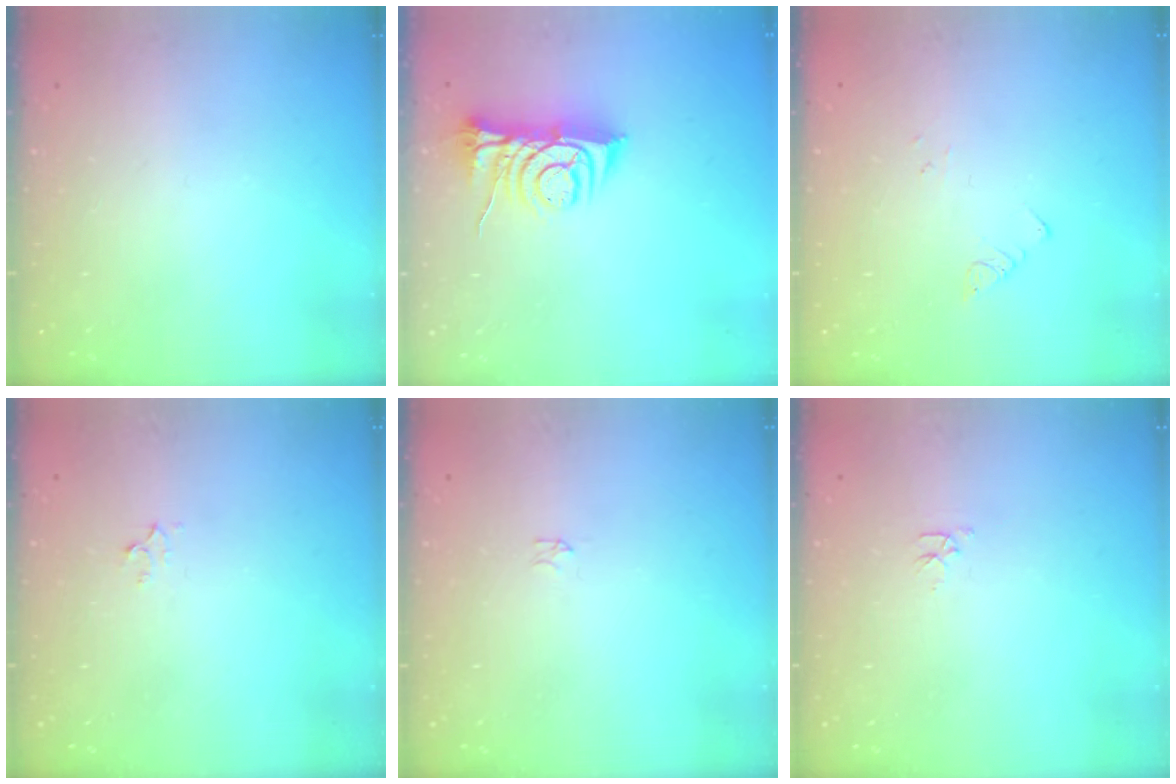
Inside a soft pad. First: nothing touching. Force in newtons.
{"total": 8.0, "press": 8.0, "slide": 0.9}
{"total": 1.8, "press": 1.8, "slide": 0.2}
{"total": 3.0, "press": 3.0, "slide": 0.5}
{"total": 0.0}
{"total": 2.8, "press": 2.7, "slide": 0.4}